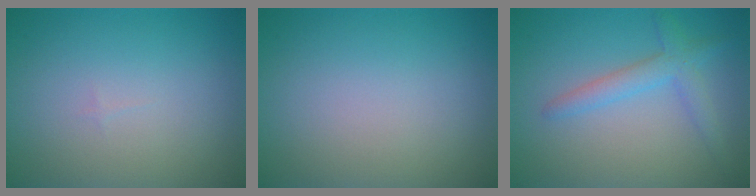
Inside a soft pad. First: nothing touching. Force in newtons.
{"total": 0.0}
{"total": 2.7, "press": 2.7, "slide": 0.0}